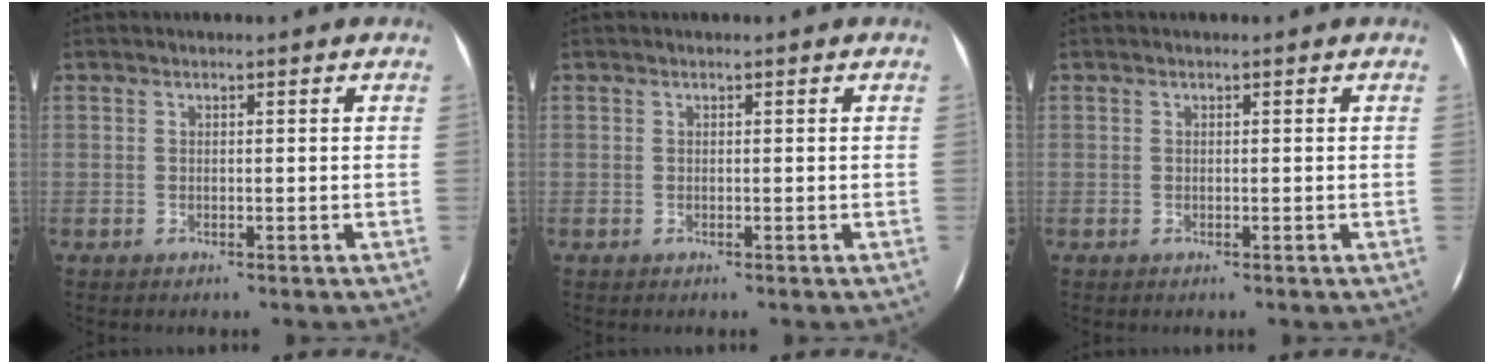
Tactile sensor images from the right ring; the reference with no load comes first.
{"total": 0.0}
{"total": 0.0}